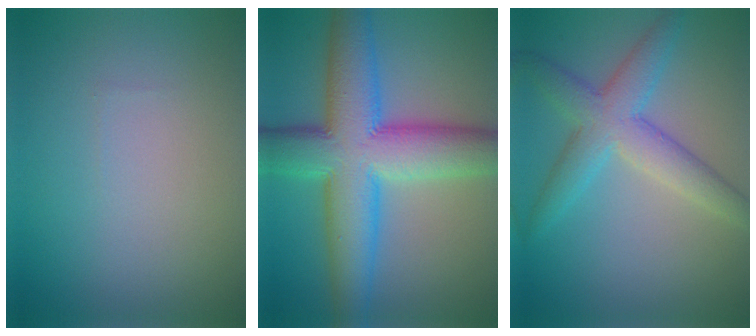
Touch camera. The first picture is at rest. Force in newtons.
{"total": 11.8, "press": 11.8, "slide": 0.1}
{"total": 5.1, "press": 5.1, "slide": 0.1}